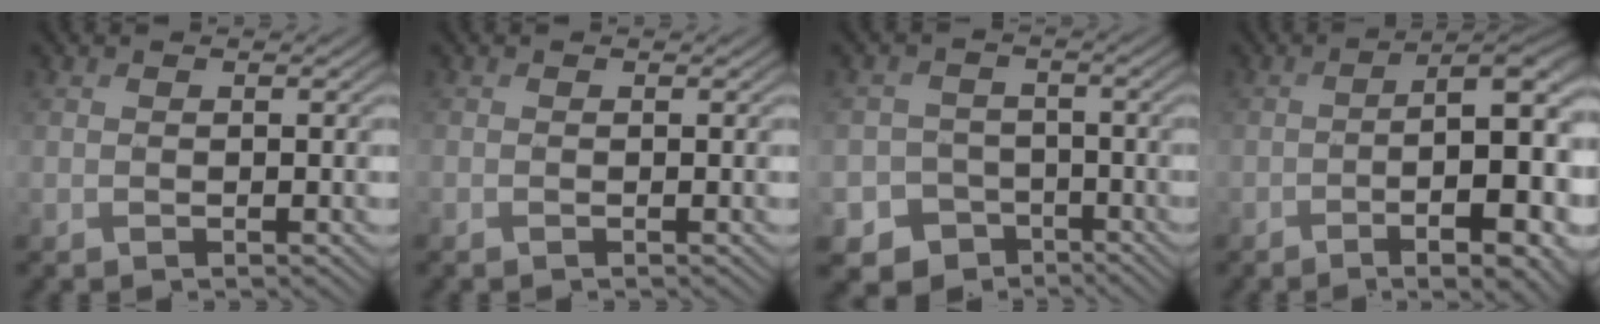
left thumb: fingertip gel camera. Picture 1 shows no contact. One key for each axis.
{"total": 0.0}
{"total": 6.7, "fx": -3.5, "fy": 5.6, "fz": 1.4, "tx": -0.025, "ty": -0.012, "tz": -0.072}
{"total": 14.2, "fx": -3.7, "fy": 4.6, "fz": 12.9, "tx": -0.167, "ty": -0.008, "tz": -0.043}